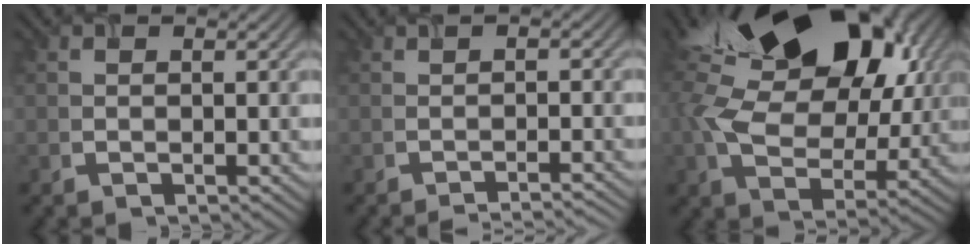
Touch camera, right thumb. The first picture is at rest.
{"total": 2.3, "force": [-1.9, 0.1, 1.4], "torque": [-0.017, 0.003, -0.032]}
{"total": 18.4, "force": [6.4, 11.7, 12.6], "torque": [-0.231, 0.011, 0.115]}